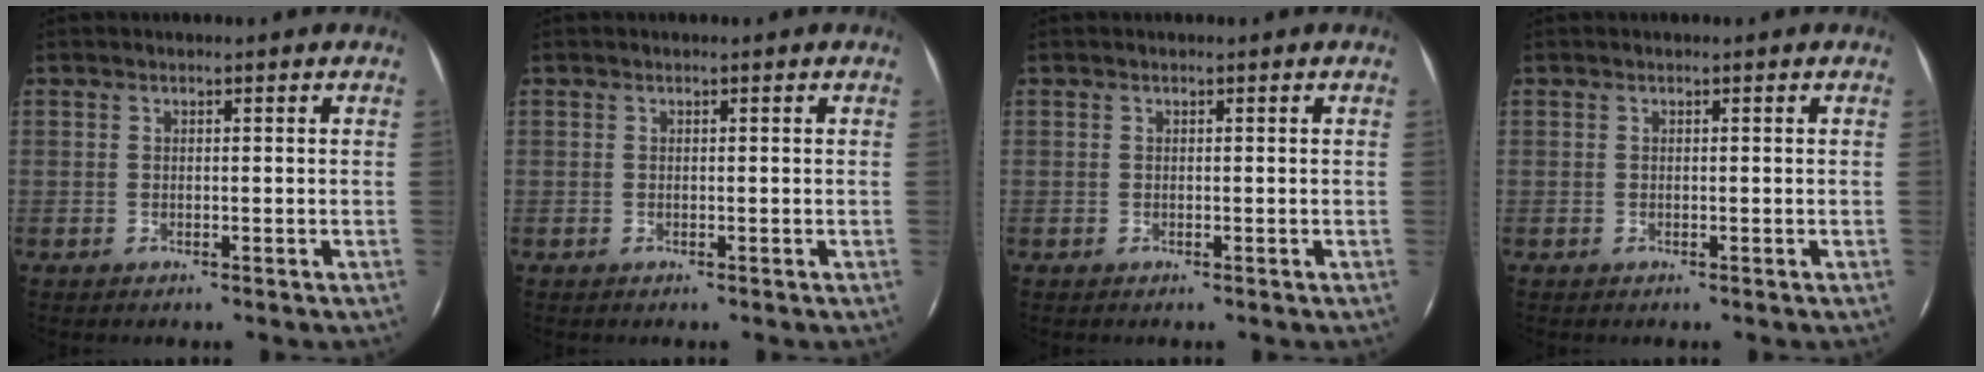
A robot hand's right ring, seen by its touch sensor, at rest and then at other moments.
{"total": 0.0}
{"total": 0.0}
{"total": 0.0}